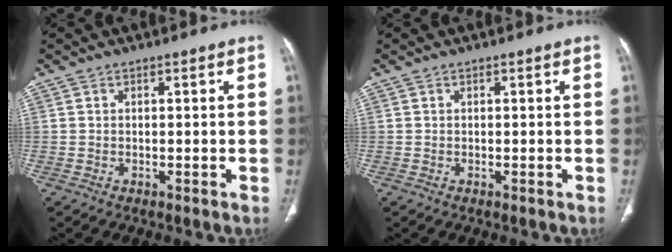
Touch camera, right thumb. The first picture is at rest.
{"total": 0.0}